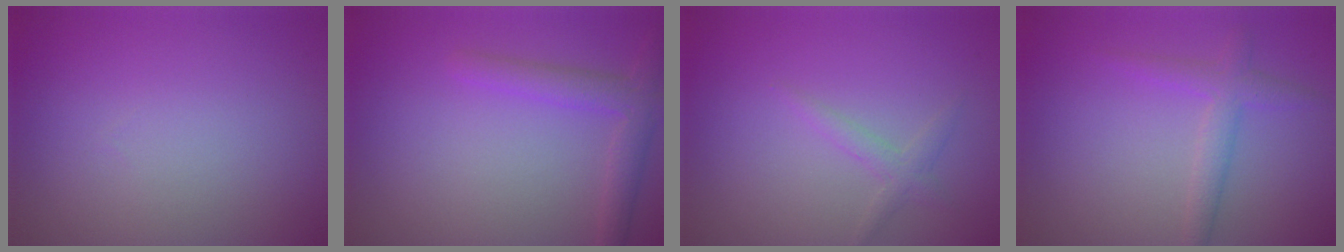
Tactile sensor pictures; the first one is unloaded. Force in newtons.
{"total": 2.8, "press": 2.8, "slide": 0.2}
{"total": 1.3, "press": 1.3, "slide": 0.0}
{"total": 2.3, "press": 2.3, "slide": 0.1}